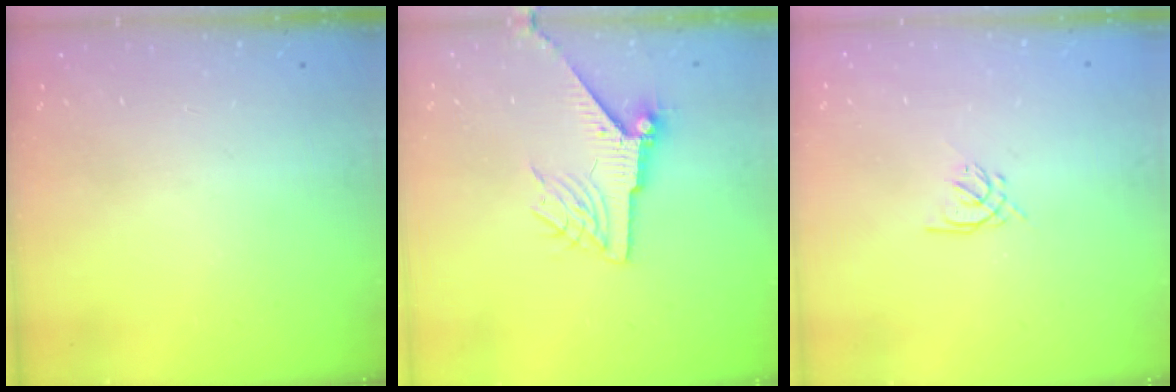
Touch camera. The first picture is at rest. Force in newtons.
{"total": 8.0, "press": 8.0, "slide": 0.1}
{"total": 1.2, "press": 1.1, "slide": 0.5}